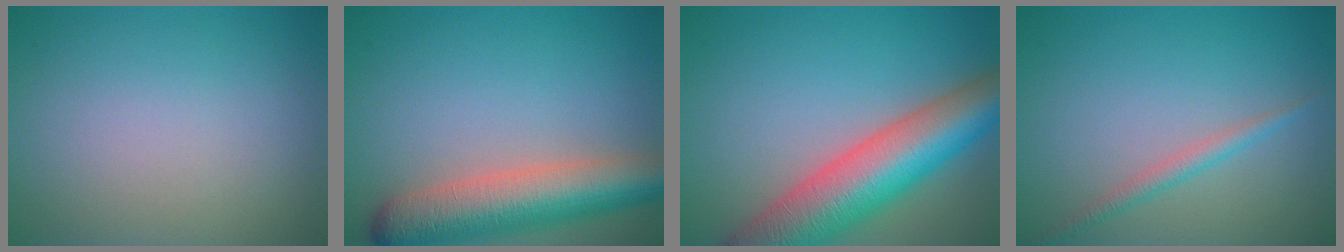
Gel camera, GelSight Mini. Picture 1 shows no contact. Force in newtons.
{"total": 8.2, "press": 8.2, "slide": 0.3}
{"total": 10.9, "press": 10.9, "slide": 0.5}
{"total": 1.6, "press": 1.6, "slide": 0.1}